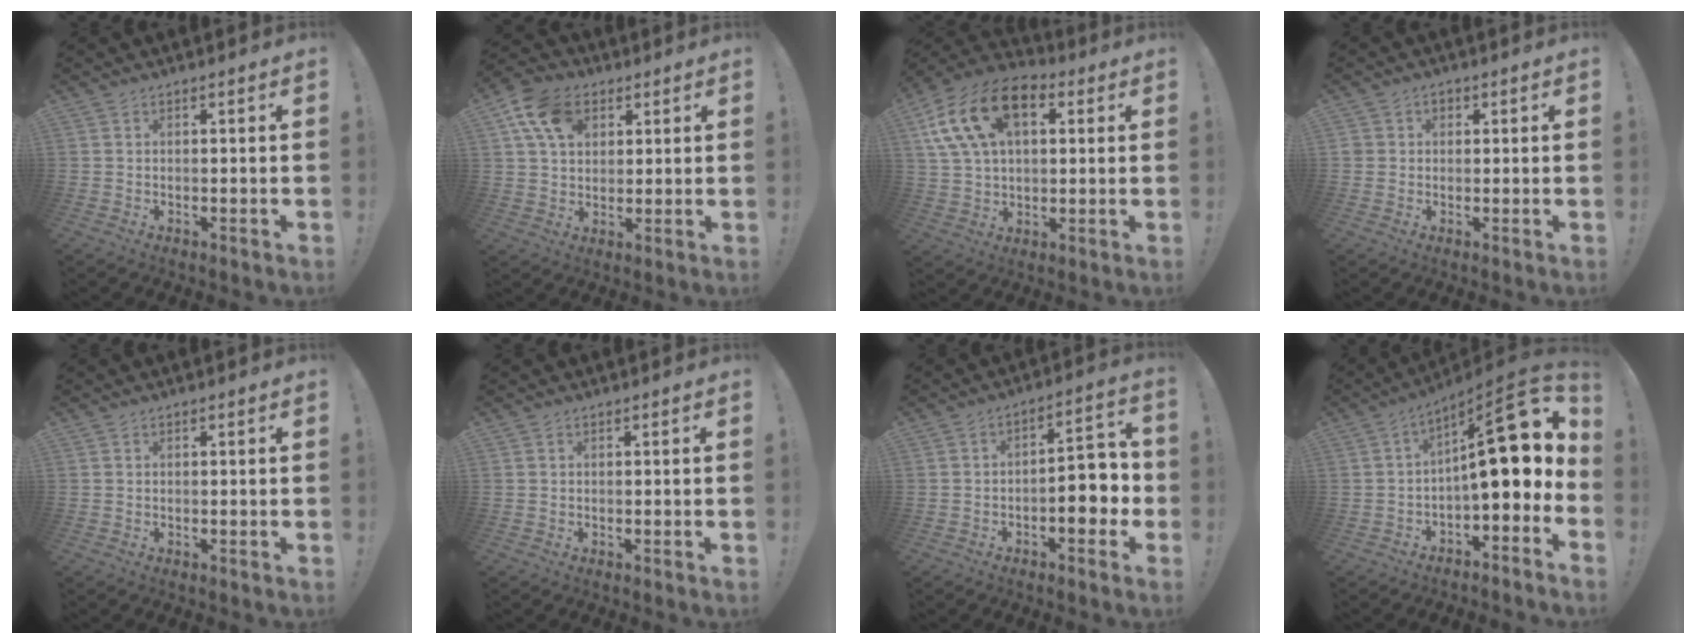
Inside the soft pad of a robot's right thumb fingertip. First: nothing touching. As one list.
[{"total": 13.0, "force": [5.4, 9.3, 7.3], "torque": [-0.121, -0.006, 0.106]}, {"total": 19.8, "force": [7.8, 12.5, 13.2], "torque": [-0.243, -0.020, 0.140]}, {"total": 2.9, "force": [0.4, 2.8, 0.8], "torque": [-0.007, 0.003, 0.006]}, {"total": 0.0}, {"total": 0.0}, {"total": 10.3, "force": [-3.1, 5.0, 8.5], "torque": [-0.110, 0.019, -0.051]}, {"total": 19.9, "force": [2.8, 6.7, 18.6], "torque": [-0.265, -0.010, 0.050]}]